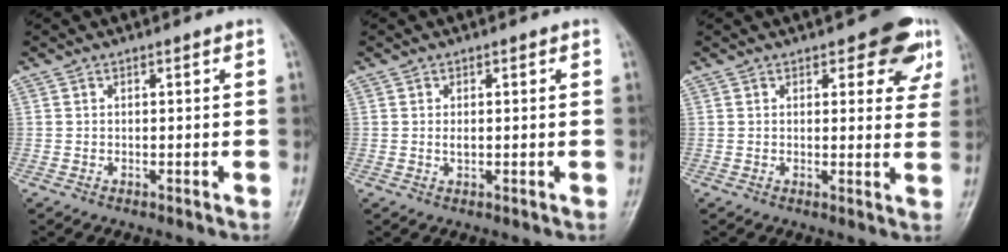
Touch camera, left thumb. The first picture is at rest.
{"total": 1.1, "force": [0.1, 0.7, 0.9], "torque": [-0.012, -0.001, 0.001]}
{"total": 8.1, "force": [4.5, 3.8, 5.5], "torque": [-0.024, -0.015, 0.049]}